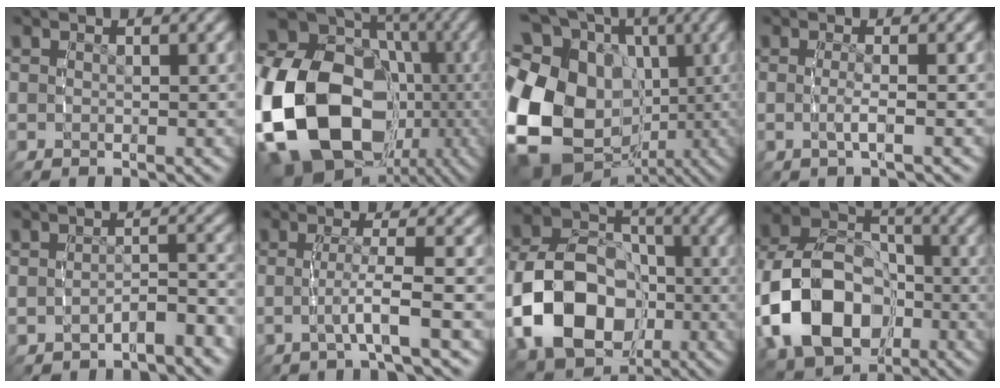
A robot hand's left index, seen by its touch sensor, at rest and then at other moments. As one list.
[{"total": 25.7, "force": [-4.2, 20.0, 15.6], "torque": [-0.358, -0.087, -0.040]}, {"total": 20.9, "force": [-1.9, 16.8, 12.3], "torque": [-0.276, -0.067, -0.015]}, {"total": 1.3, "force": [-0.5, -0.2, 1.2], "torque": [-0.034, -0.006, -0.008]}, {"total": 3.0, "force": [-2.5, 1.0, 1.5], "torque": [-0.021, 0.003, -0.041]}, {"total": 2.7, "force": [-1.2, -0.6, 2.3], "torque": [-0.049, -0.004, -0.018]}, {"total": 15.9, "force": [-2.7, 13.1, 8.6], "torque": [-0.192, -0.045, -0.042]}, {"total": 13.8, "force": [-2.3, 11.0, 8.1], "torque": [-0.179, -0.036, -0.035]}]